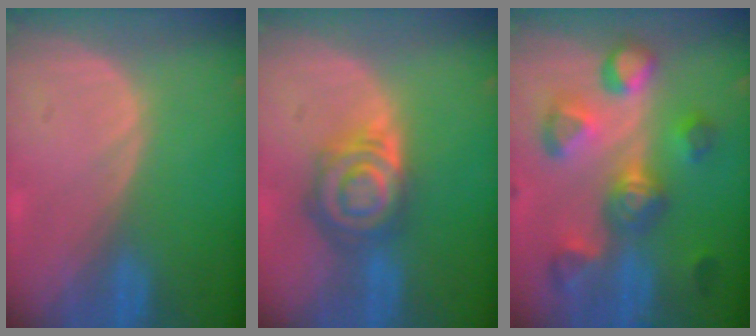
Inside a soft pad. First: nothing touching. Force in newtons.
{"total": 7.8, "press": 7.0, "slide": 3.4}
{"total": 9.5, "press": 9.4, "slide": 1.2}